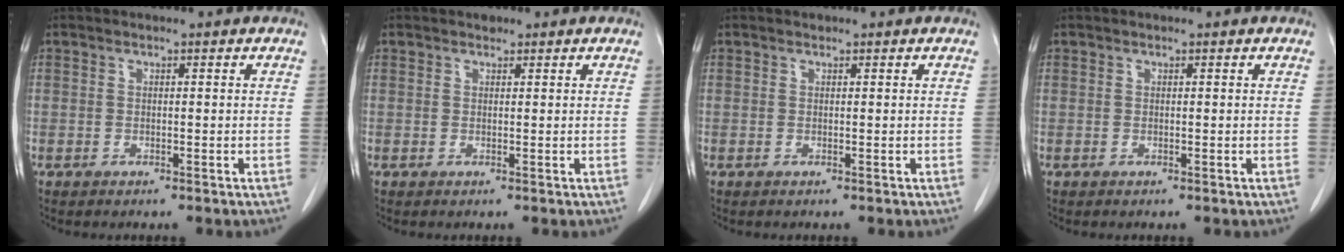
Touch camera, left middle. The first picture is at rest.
{"total": 0.7, "force": [0.5, 0.4, 0.1], "torque": [-0.001, 0.002, 0.006]}
{"total": 0.0}
{"total": 0.0}